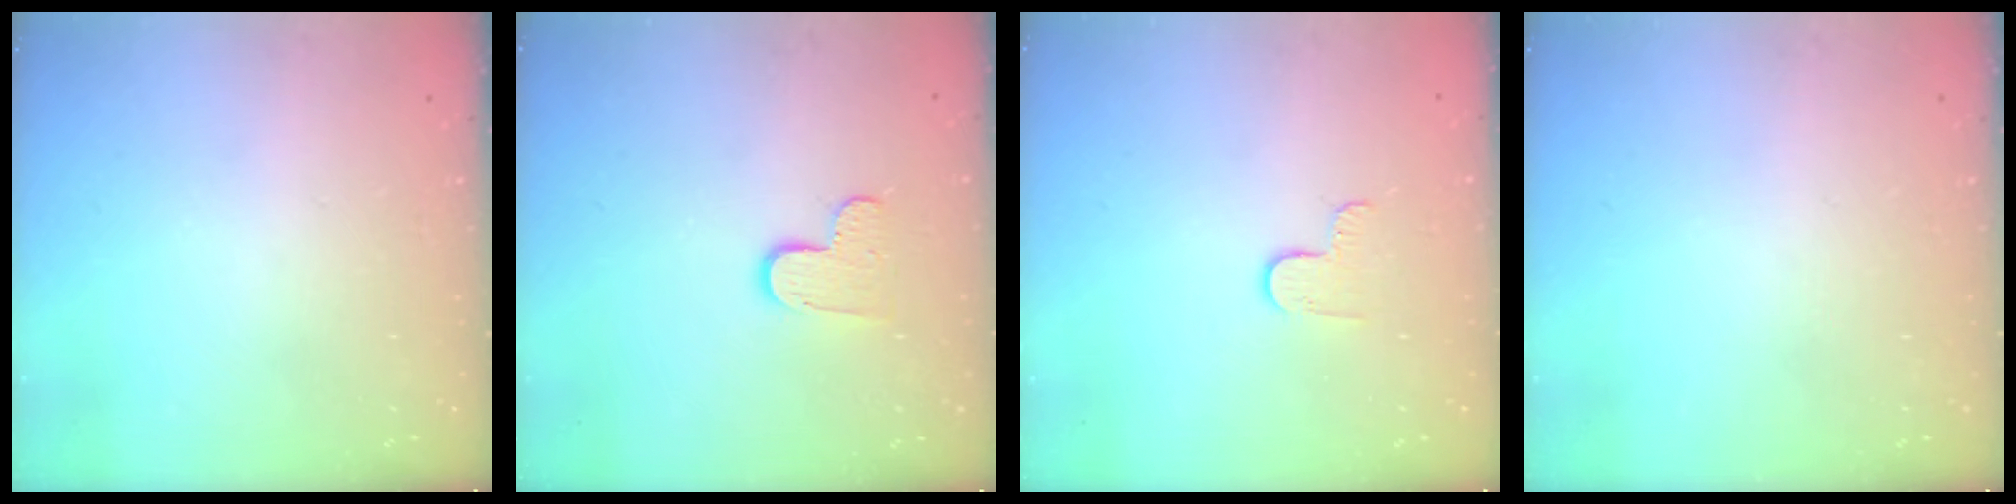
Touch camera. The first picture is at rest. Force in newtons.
{"total": 8.0, "press": 7.9, "slide": 0.6}
{"total": 3.1, "press": 3.1, "slide": 0.4}
{"total": 0.0}